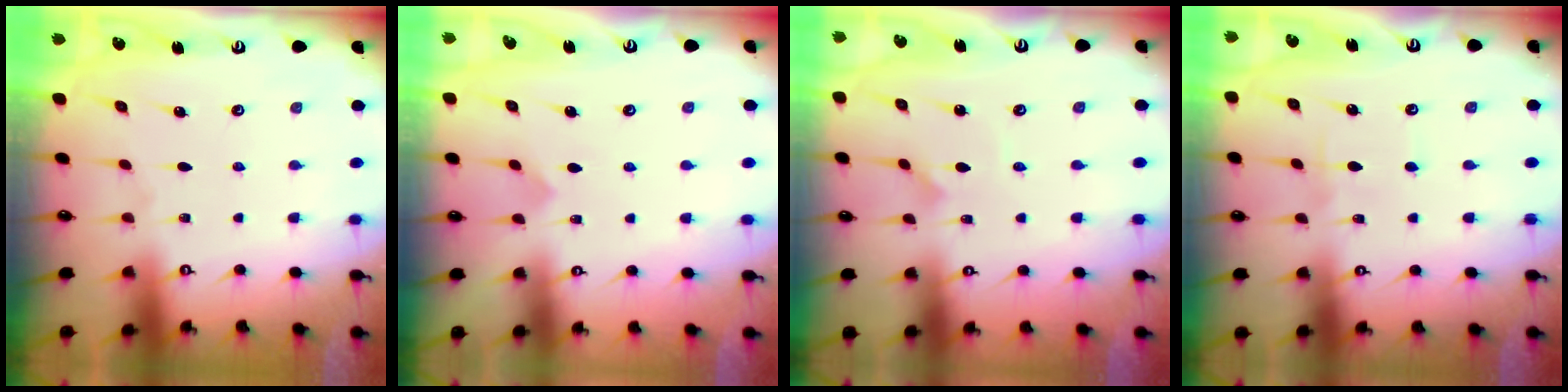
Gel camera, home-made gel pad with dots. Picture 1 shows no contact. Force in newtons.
{"total": 3.4, "press": 3.4, "slide": 0.3}
{"total": 1.4, "press": 1.4, "slide": 0.1}
{"total": 2.9, "press": 2.9, "slide": 0.3}